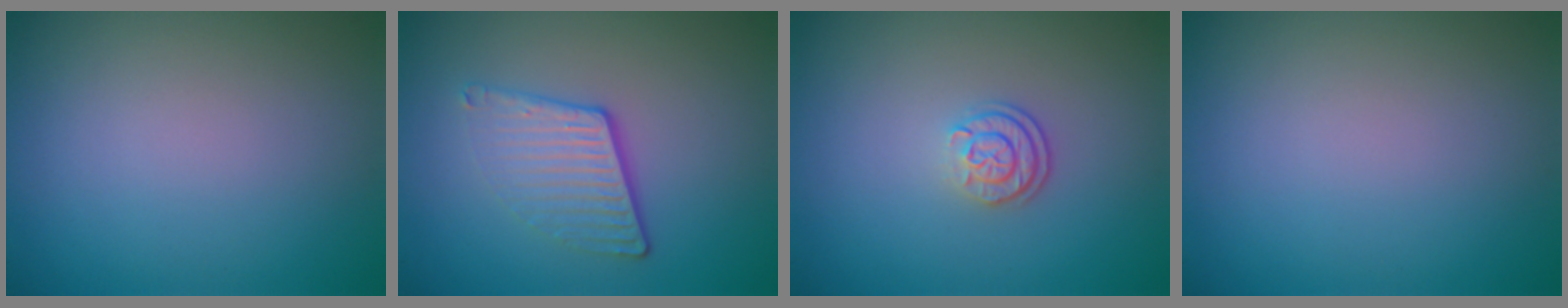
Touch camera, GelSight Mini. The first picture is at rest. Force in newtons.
{"total": 3.9, "press": 2.7, "slide": 2.8}
{"total": 2.2, "press": 1.8, "slide": 1.3}
{"total": 0.0}